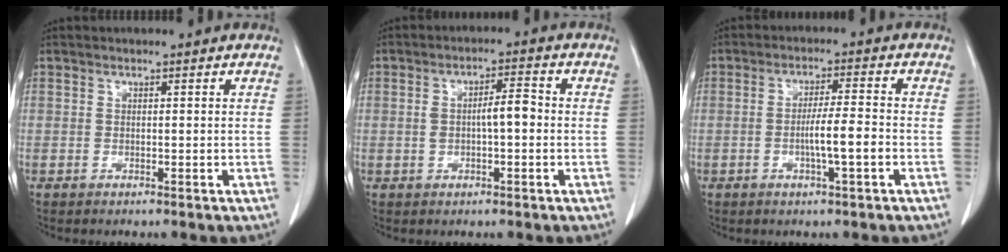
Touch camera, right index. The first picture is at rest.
{"total": 5.5, "force": [0.0, 2.4, 5.0], "torque": [-0.087, 0.023, 0.002]}
{"total": 5.3, "force": [-1.5, 0.1, 5.1], "torque": [-0.090, 0.000, -0.027]}